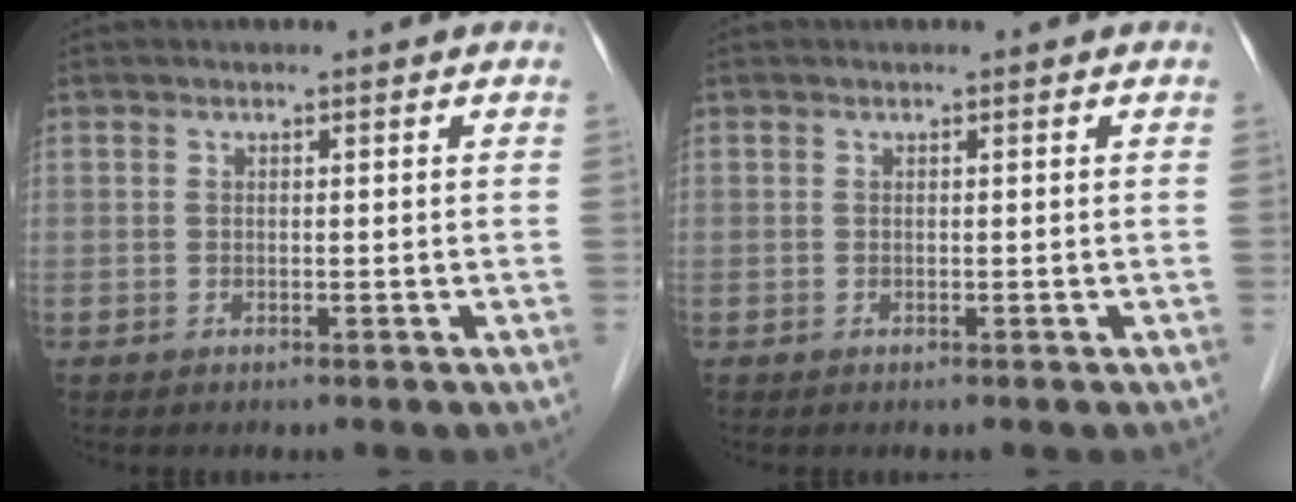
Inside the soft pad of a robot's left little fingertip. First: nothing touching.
{"total": 0.0}